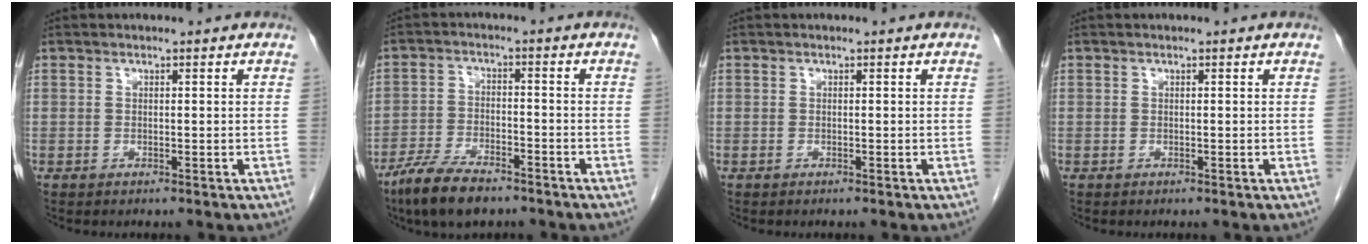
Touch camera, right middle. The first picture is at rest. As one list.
[{"total": 8.5, "force": [-6.4, 2.6, 4.9], "torque": [-0.100, -0.014, -0.118]}, {"total": 0.0}, {"total": 0.0}]